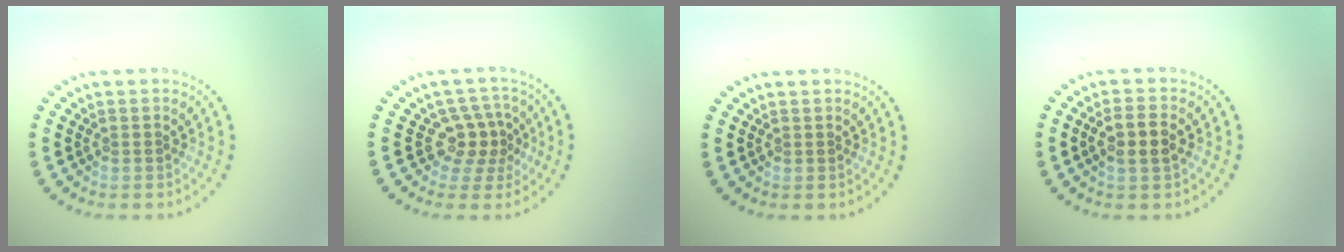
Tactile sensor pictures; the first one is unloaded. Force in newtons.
{"total": 2.9, "press": 2.3, "slide": 1.7}
{"total": 0.0}
{"total": 2.6, "press": 2.5, "slide": 0.9}